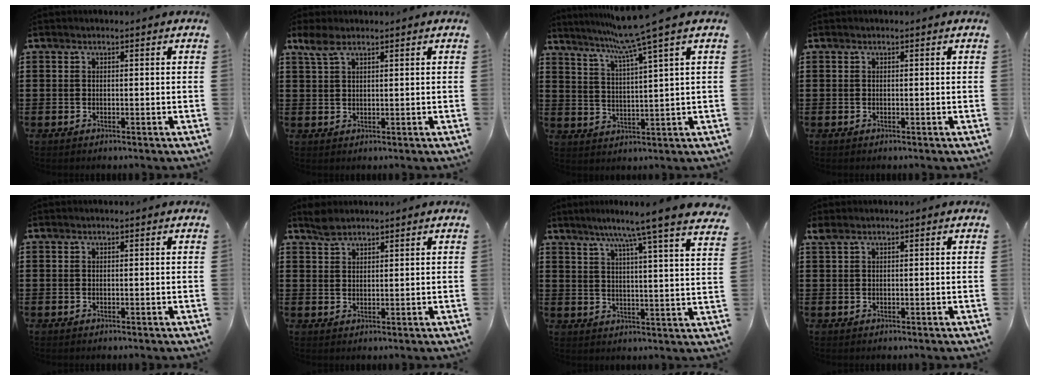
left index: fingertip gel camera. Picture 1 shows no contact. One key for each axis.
{"total": 2.9, "fx": 1.8, "fy": 1.1, "fz": 2.1, "tx": -0.046, "ty": 0.004, "tz": 0.033}
{"total": 7.7, "fx": 5.5, "fy": -1.7, "fz": 5.1, "tx": -0.115, "ty": -0.024, "tz": 0.090}
{"total": 0.0}
{"total": 0.0}
{"total": 2.5, "fx": 2.2, "fy": 0.8, "fz": 0.7, "tx": -0.018, "ty": 0.002, "tz": 0.043}
{"total": 7.7, "fx": 6.4, "fy": -1.5, "fz": 4.0, "tx": -0.094, "ty": -0.040, "tz": 0.099}
{"total": 0.7, "fx": 0.3, "fy": 0.2, "fz": 0.6, "tx": -0.014, "ty": 0.001, "tz": 0.006}